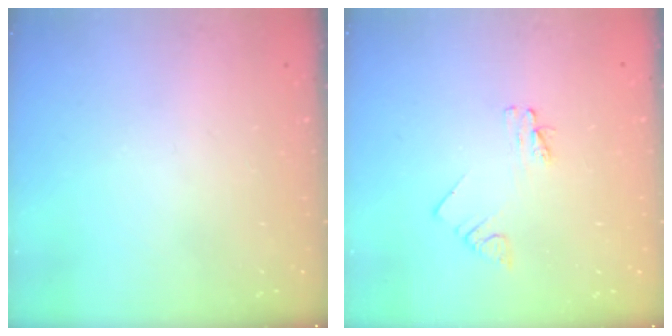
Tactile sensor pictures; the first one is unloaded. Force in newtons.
{"total": 2.9, "press": 2.9, "slide": 0.3}